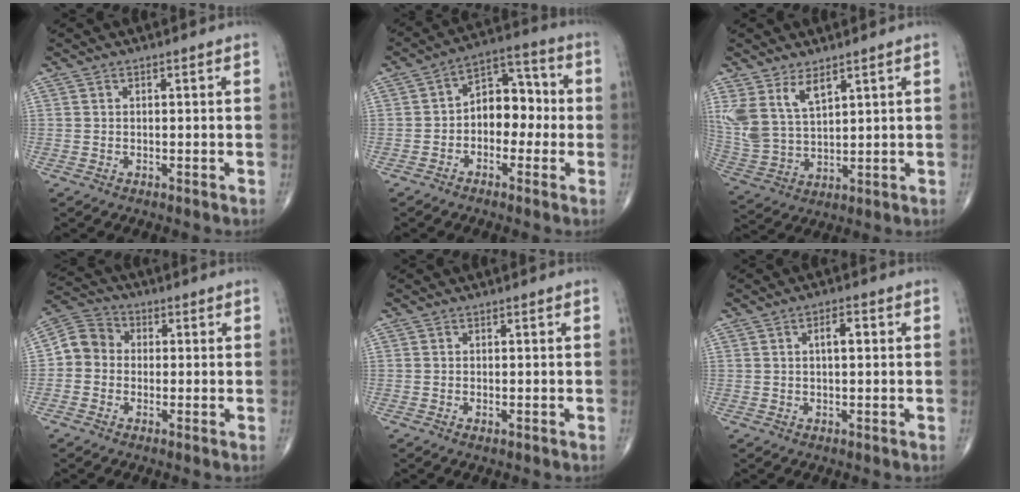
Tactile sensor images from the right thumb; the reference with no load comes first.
{"total": 9.8, "force": [-0.8, 6.7, 7.1], "torque": [-0.067, 0.040, -0.029]}
{"total": 10.1, "force": [5.8, 5.0, 6.7], "torque": [-0.136, -0.022, 0.131]}
{"total": 6.6, "force": [-0.5, 5.9, 2.9], "torque": [-0.037, 0.023, -0.025]}
{"total": 0.7, "force": [-0.3, 0.3, 0.6], "torque": [-0.009, -0.001, -0.005]}
{"total": 3.2, "force": [0.7, 1.4, 2.8], "torque": [-0.043, 0.005, 0.009]}